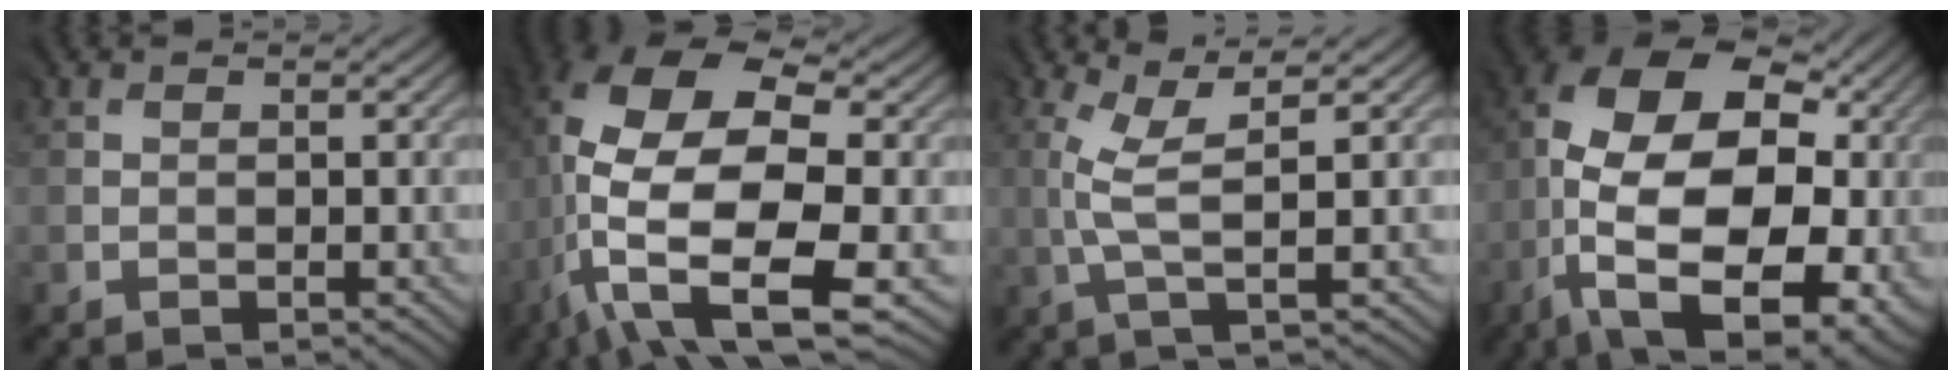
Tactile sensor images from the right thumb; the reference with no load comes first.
{"total": 15.9, "force": [-2.5, 8.0, 13.5], "torque": [-0.263, -0.009, -0.039]}
{"total": 3.8, "force": [0.8, 0.2, 3.7], "torque": [-0.088, 0.007, 0.018]}
{"total": 19.8, "force": [-2.7, 12.1, 15.4], "torque": [-0.275, 0.000, -0.030]}